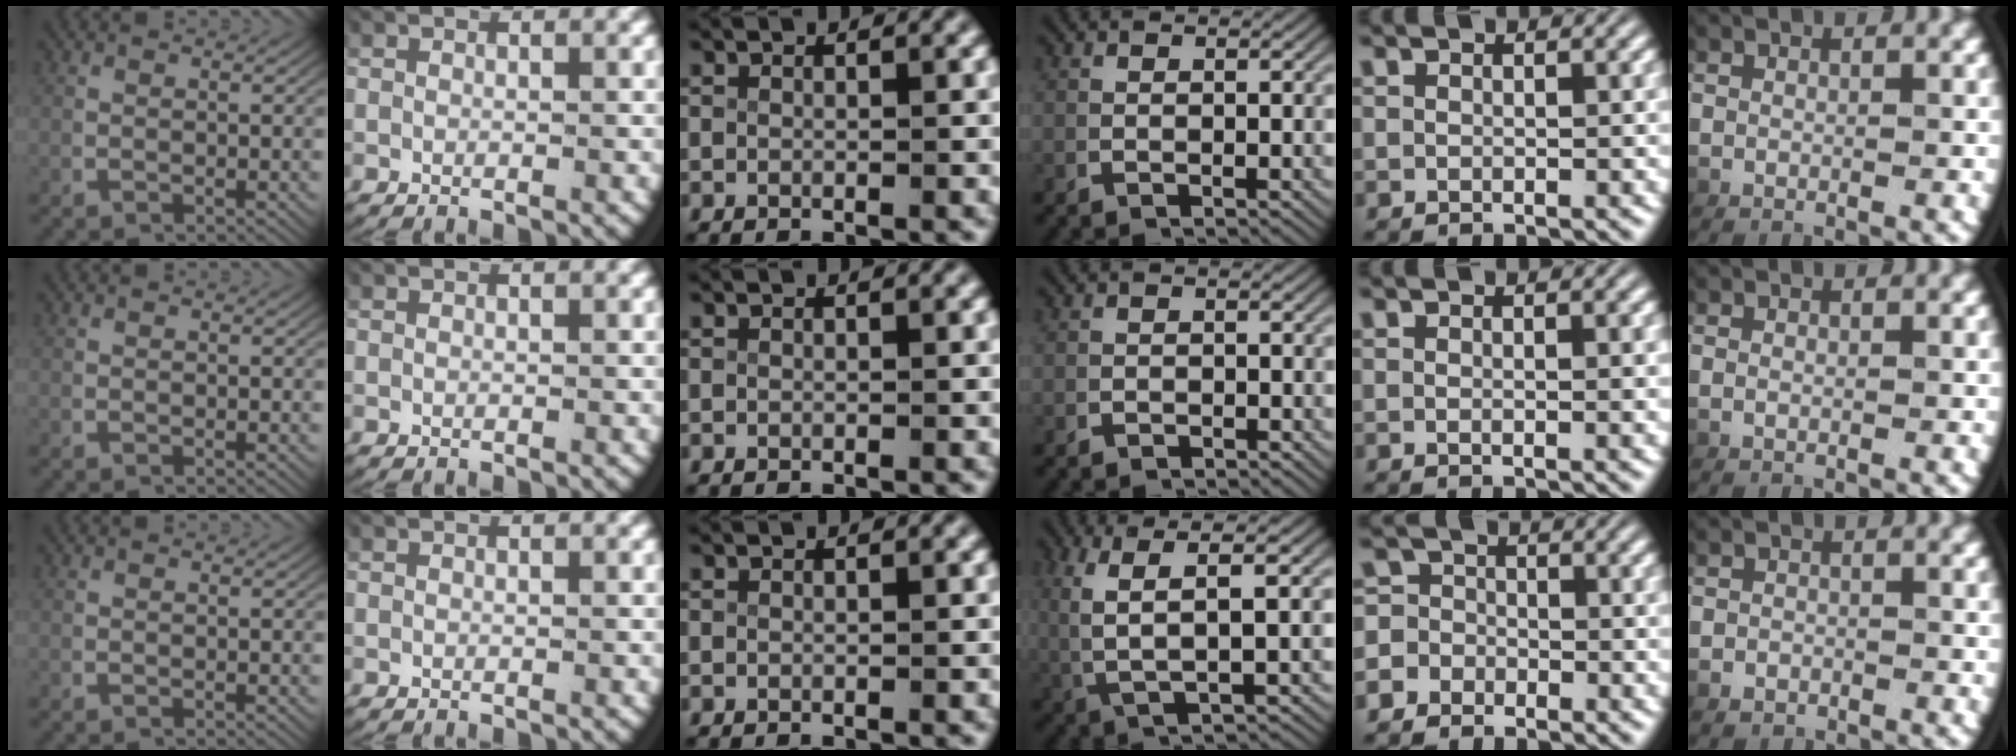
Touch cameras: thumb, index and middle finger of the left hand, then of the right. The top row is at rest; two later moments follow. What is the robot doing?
{"motion": "lift_and_place", "object": "coat"}